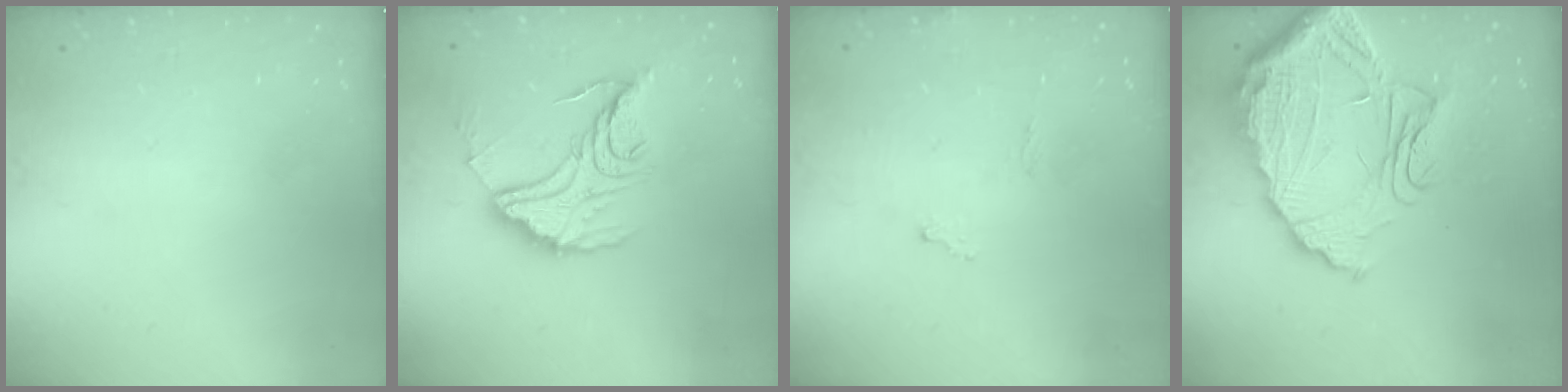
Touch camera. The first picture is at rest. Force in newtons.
{"total": 16.6, "press": 16.6, "slide": 1.3}
{"total": 8.6, "press": 8.6, "slide": 0.5}
{"total": 19.5, "press": 19.4, "slide": 1.7}